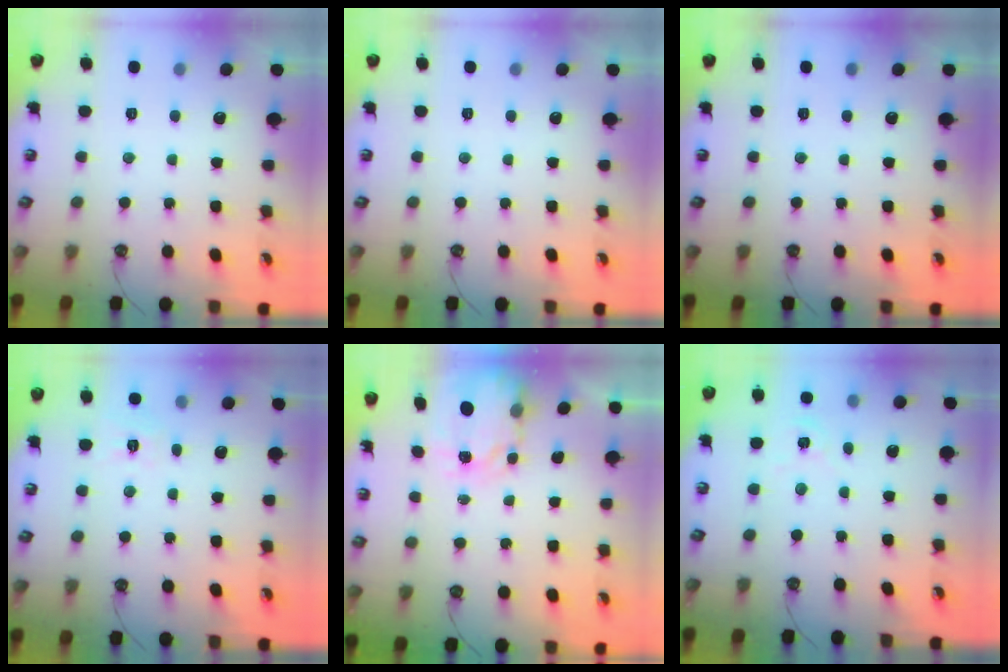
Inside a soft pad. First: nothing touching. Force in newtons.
{"total": 0.0}
{"total": 0.0}
{"total": 7.0, "press": 6.9, "slide": 0.8}
{"total": 4.0, "press": 4.0, "slide": 0.1}
{"total": 1.3, "press": 1.3, "slide": 0.2}